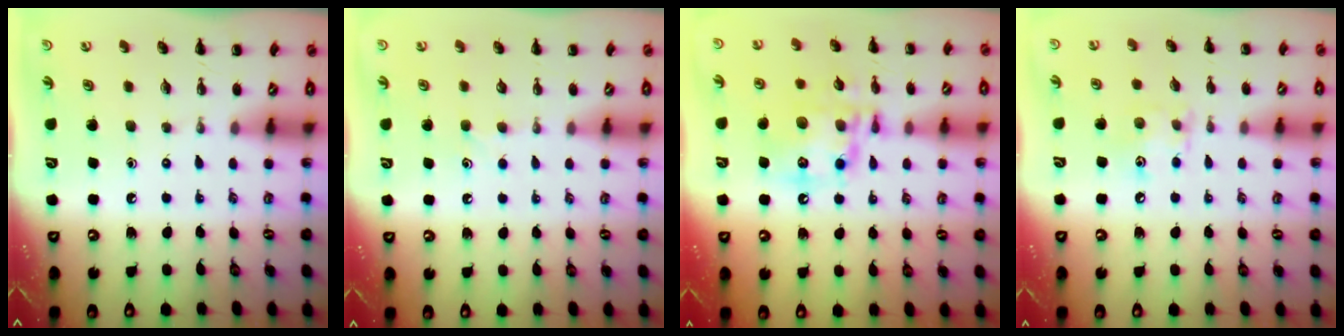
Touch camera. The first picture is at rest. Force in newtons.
{"total": 3.6, "press": 3.4, "slide": 1.2}
{"total": 13.7, "press": 13.5, "slide": 2.3}
{"total": 7.6, "press": 7.5, "slide": 1.0}